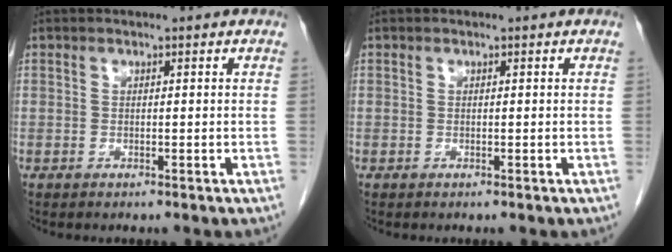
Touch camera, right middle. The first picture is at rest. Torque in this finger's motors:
{"motor_torque": [-0.39, -0.10, 0.00, -0.02]}